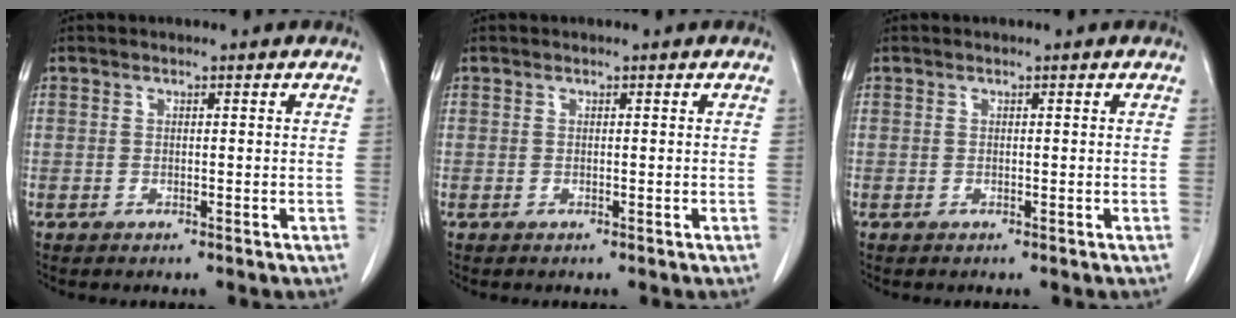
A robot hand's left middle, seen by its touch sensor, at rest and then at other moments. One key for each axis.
{"total": 0.0}
{"total": 0.0}